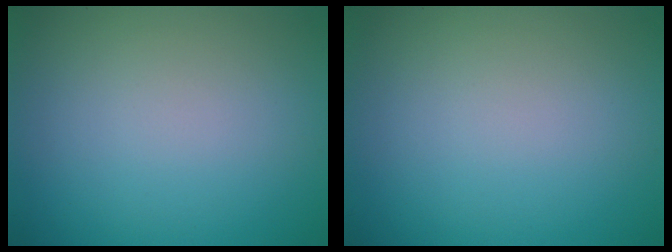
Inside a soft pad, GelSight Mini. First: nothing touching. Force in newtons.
{"total": 0.0}